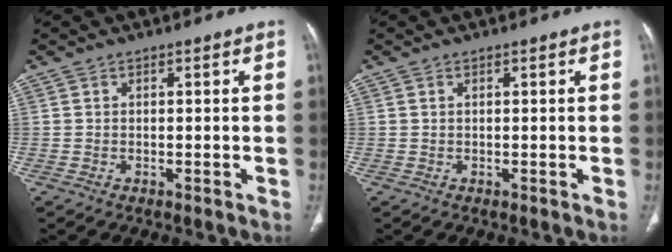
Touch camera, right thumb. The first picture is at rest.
{"total": 0.0}